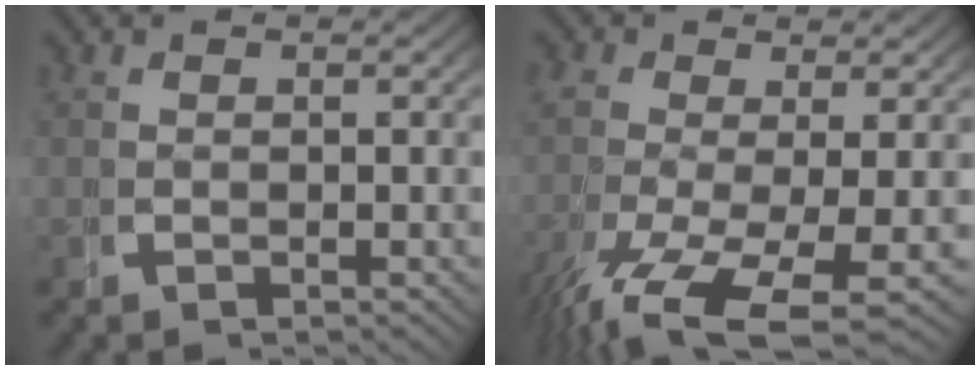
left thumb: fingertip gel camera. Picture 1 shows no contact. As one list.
[{"total": 9.0, "force": [-4.6, 4.3, 6.5], "torque": [-0.154, -0.056, -0.046]}]